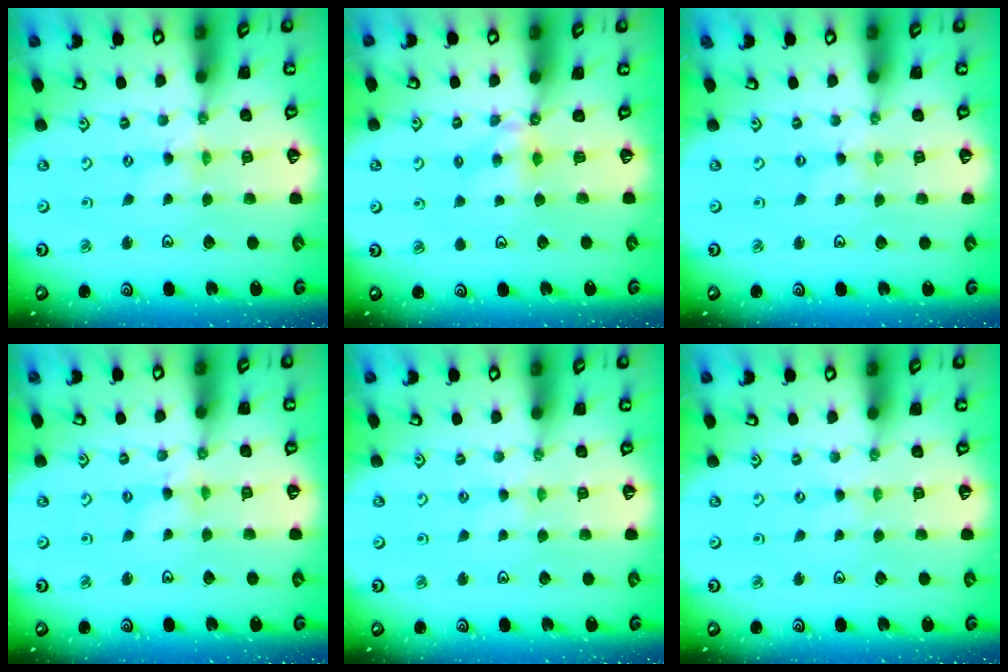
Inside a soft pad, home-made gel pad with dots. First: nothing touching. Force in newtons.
{"total": 4.6, "press": 4.5, "slide": 0.8}
{"total": 0.0}
{"total": 1.6, "press": 1.6, "slide": 0.2}
{"total": 0.8, "press": 0.8, "slide": 0.3}
{"total": 0.5, "press": 0.5, "slide": 0.1}